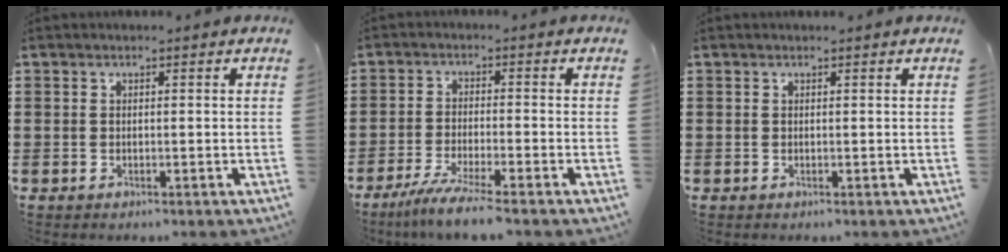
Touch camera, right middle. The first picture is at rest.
{"total": 4.8, "force": [-3.9, -0.4, 2.8], "torque": [-0.065, -0.020, -0.076]}
{"total": 0.0}